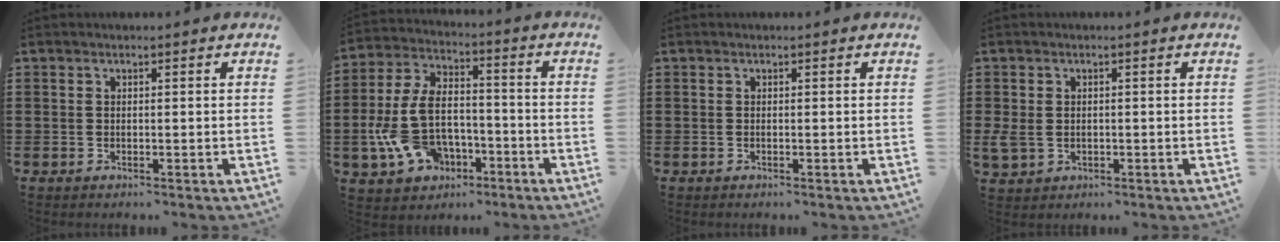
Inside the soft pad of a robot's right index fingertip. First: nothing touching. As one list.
[{"total": 11.0, "force": [-3.0, 7.2, 7.8], "torque": [-0.206, 0.001, -0.059]}, {"total": 0.0}, {"total": 2.0, "force": [0.0, 1.7, 1.1], "torque": [-0.032, 0.002, -0.003]}]